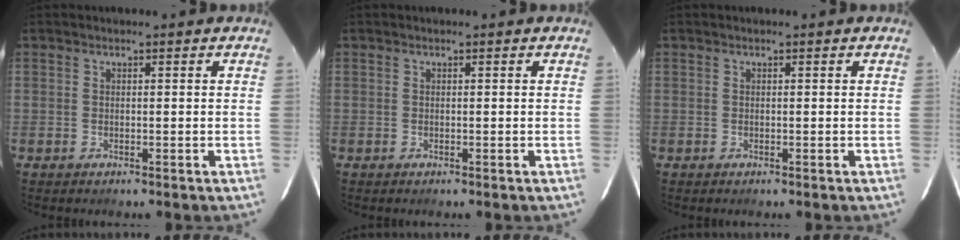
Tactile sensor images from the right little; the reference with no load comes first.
{"total": 0.0}
{"total": 0.0}